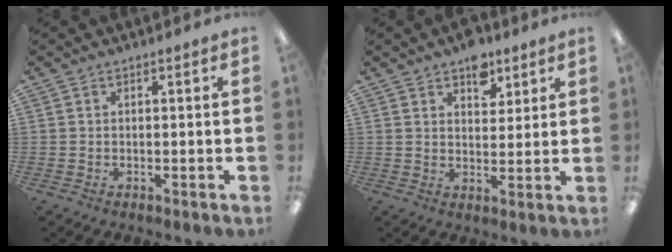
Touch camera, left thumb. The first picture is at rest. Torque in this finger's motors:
{"motor_torque": [0.89, 0.59, 0.75, -0.59, 0.02]}